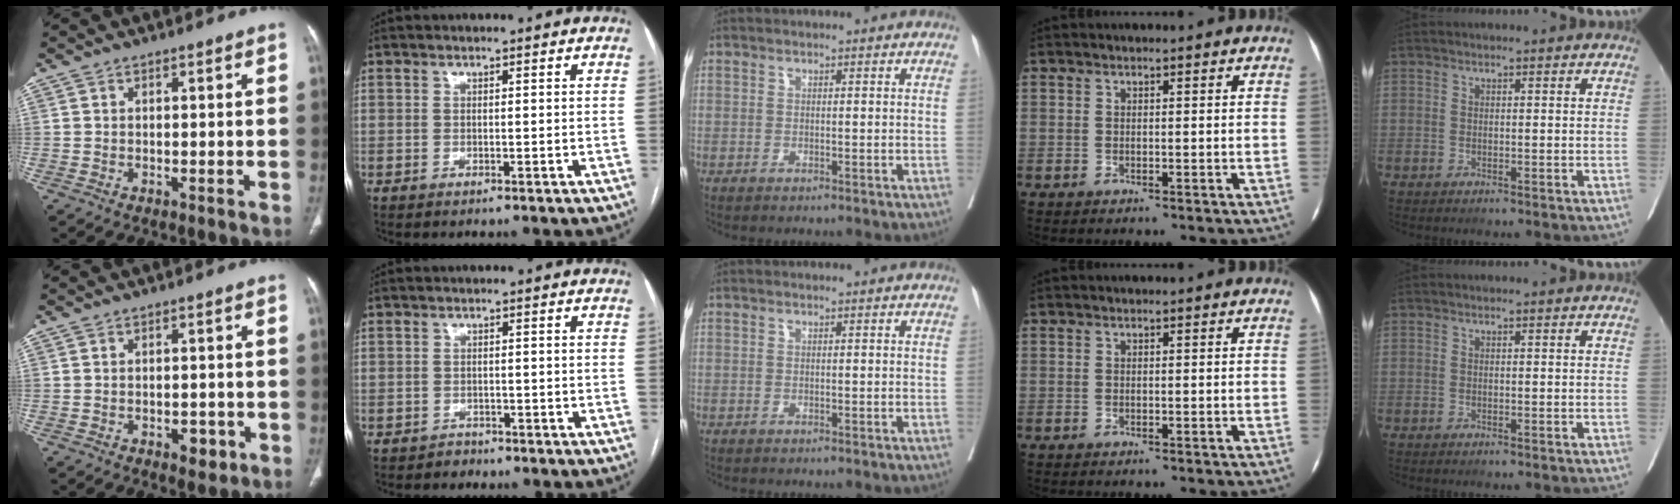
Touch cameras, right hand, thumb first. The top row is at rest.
{"thumb": {"total": 3.5, "force": [-1.5, 2.0, 2.4], "torque": [-0.020, 0.007, -0.013]}, "index": {"total": 1.7, "force": [-1.2, 1.1, -0.4], "torque": [0.001, 0.005, -0.023]}}